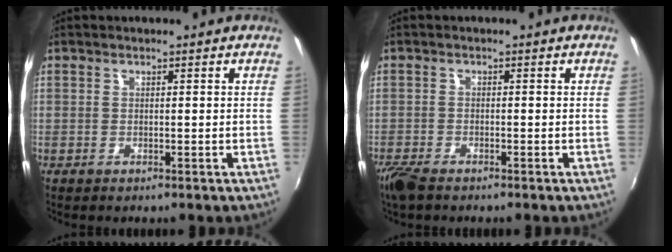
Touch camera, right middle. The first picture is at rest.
{"total": 4.1, "force": [-3.3, 1.2, 2.1], "torque": [-0.058, -0.015, -0.067]}